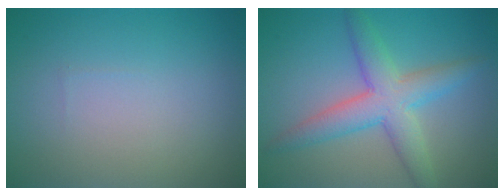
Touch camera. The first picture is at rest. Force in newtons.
{"total": 5.3, "press": 5.3, "slide": 0.2}